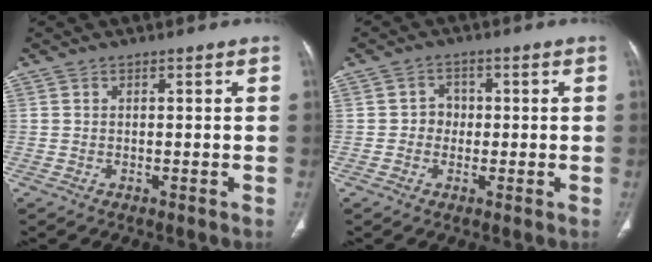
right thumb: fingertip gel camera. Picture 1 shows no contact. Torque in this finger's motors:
{"motor_torque": [-0.18, 0.33, 0.23, 0.08, 0.00]}